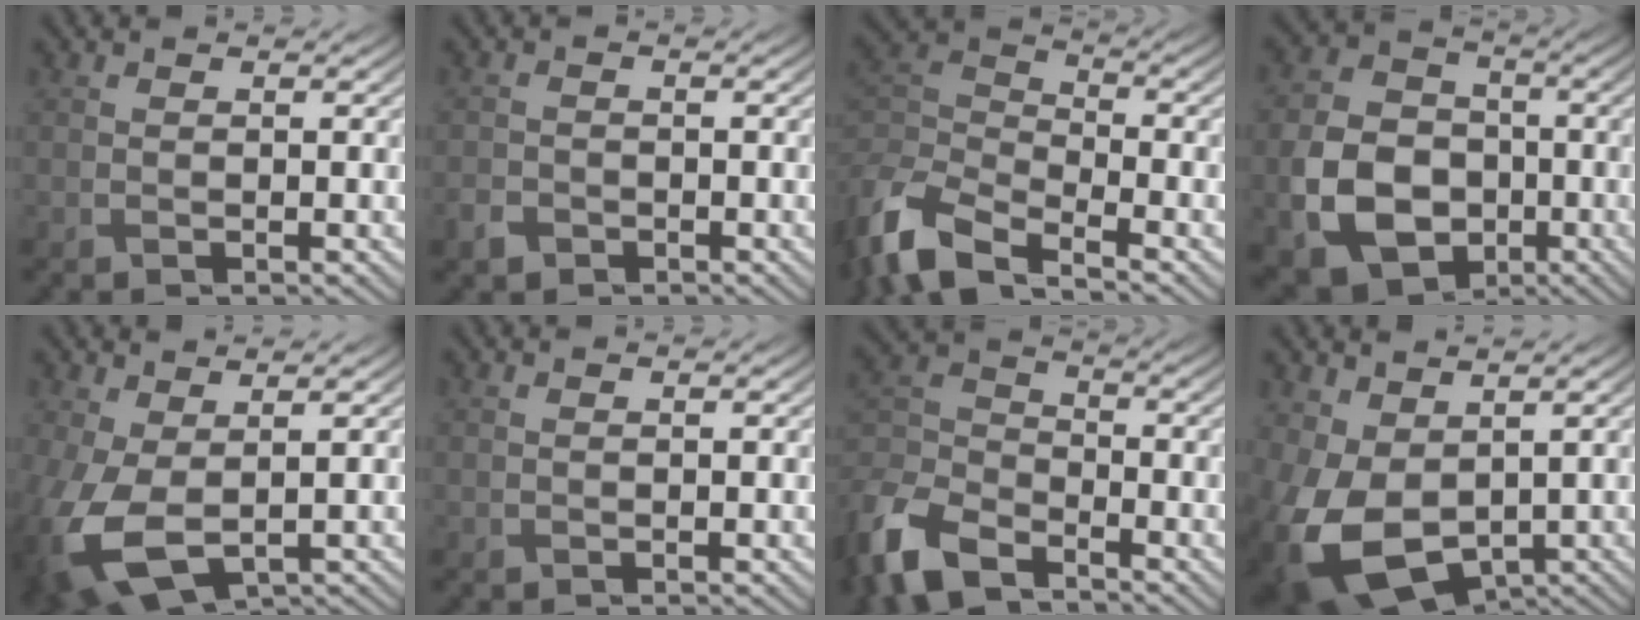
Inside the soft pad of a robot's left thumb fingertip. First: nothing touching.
{"total": 2.1, "force": [-1.5, 1.3, 0.6], "torque": [-0.017, -0.005, -0.036]}
{"total": 9.4, "force": [-6.9, 3.4, 5.4], "torque": [-0.126, -0.012, -0.149]}
{"total": 11.9, "force": [-3.8, 9.1, 6.7], "torque": [-0.158, -0.023, -0.083]}
{"total": 8.9, "force": [-1.5, 5.2, 7.0], "torque": [-0.204, -0.028, -0.013]}
{"total": 0.0}
{"total": 10.9, "force": [-8.3, 4.9, 5.2], "torque": [-0.135, -0.018, -0.179]}
{"total": 12.9, "force": [-1.1, 8.7, 9.5], "torque": [-0.237, -0.047, 0.003]}